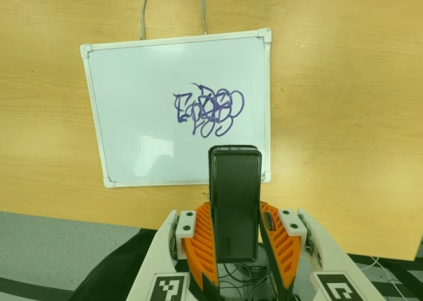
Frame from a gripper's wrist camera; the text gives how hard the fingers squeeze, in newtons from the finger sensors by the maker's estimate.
{"total": 3.9, "left": 2.6, "right": 5.3}